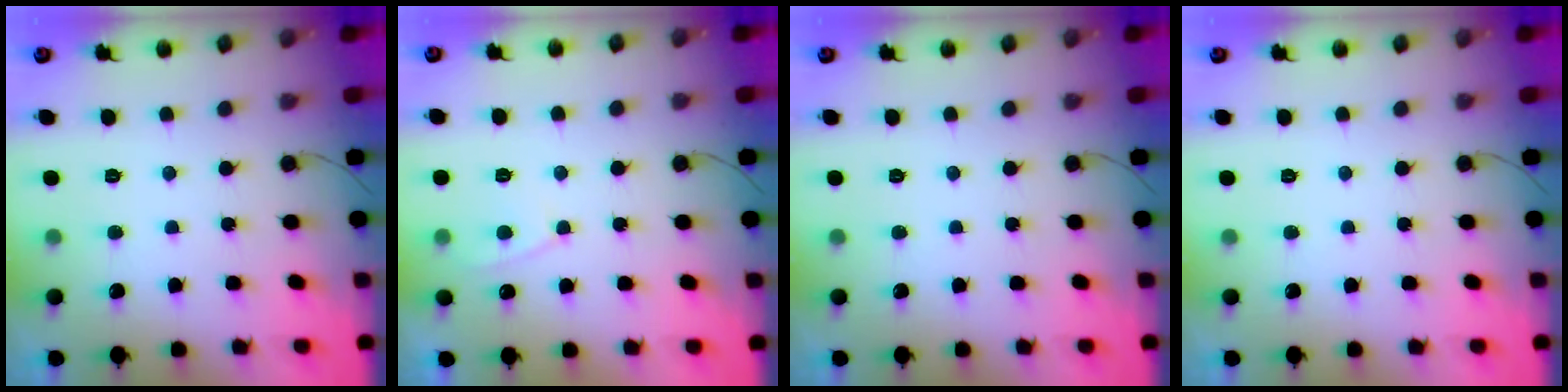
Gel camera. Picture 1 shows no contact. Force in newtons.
{"total": 4.0, "press": 4.0, "slide": 0.4}
{"total": 0.0}
{"total": 0.0}